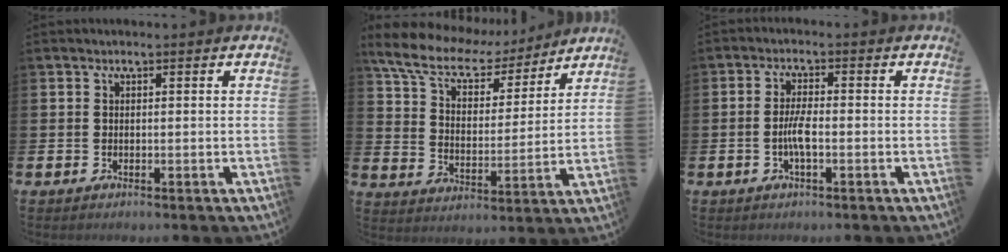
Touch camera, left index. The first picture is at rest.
{"total": 9.0, "force": [7.5, 3.5, 3.3], "torque": [-0.100, -0.046, 0.131]}
{"total": 3.0, "force": [-0.8, 0.7, 2.8], "torque": [-0.065, 0.003, -0.016]}